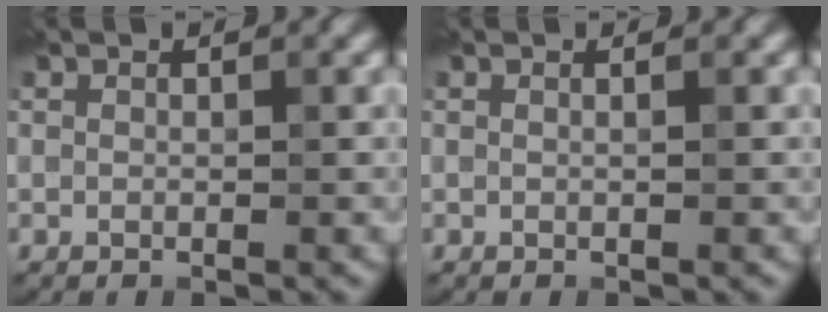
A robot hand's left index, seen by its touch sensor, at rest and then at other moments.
{"total": 0.0}